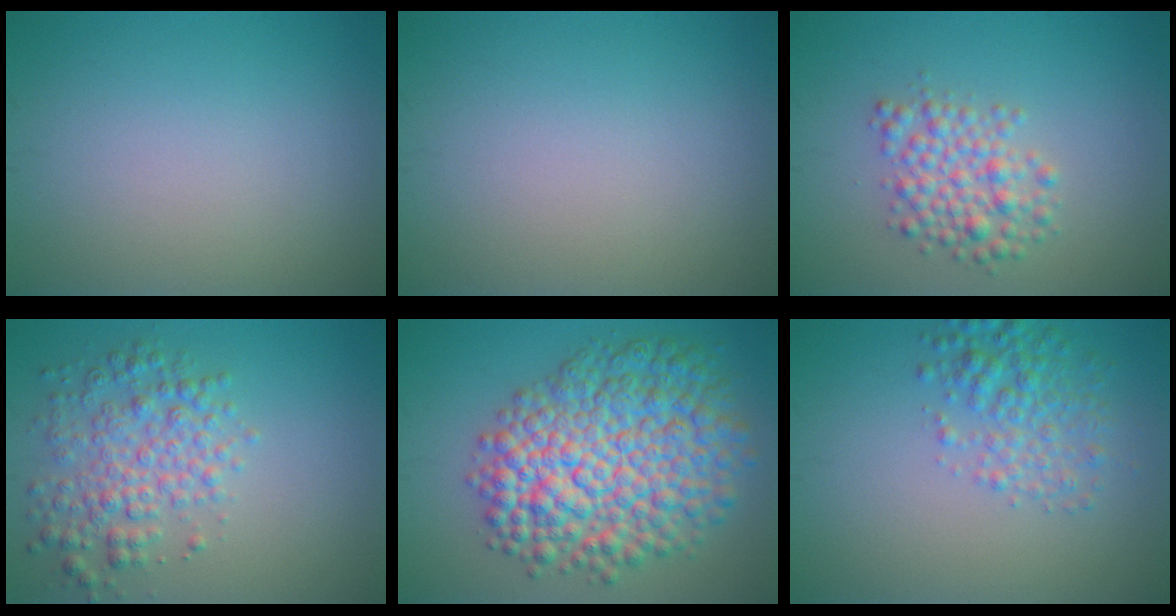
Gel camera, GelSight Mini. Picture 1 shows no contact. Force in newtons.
{"total": 0.0}
{"total": 3.6, "press": 3.6, "slide": 0.1}
{"total": 4.4, "press": 4.4, "slide": 0.1}
{"total": 11.3, "press": 11.3, "slide": 0.3}
{"total": 3.4, "press": 3.4, "slide": 0.1}